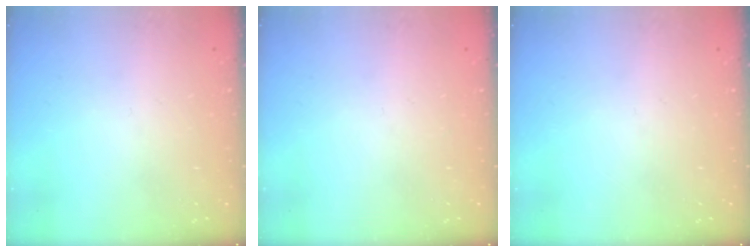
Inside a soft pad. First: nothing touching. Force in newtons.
{"total": 0.0}
{"total": 0.0}